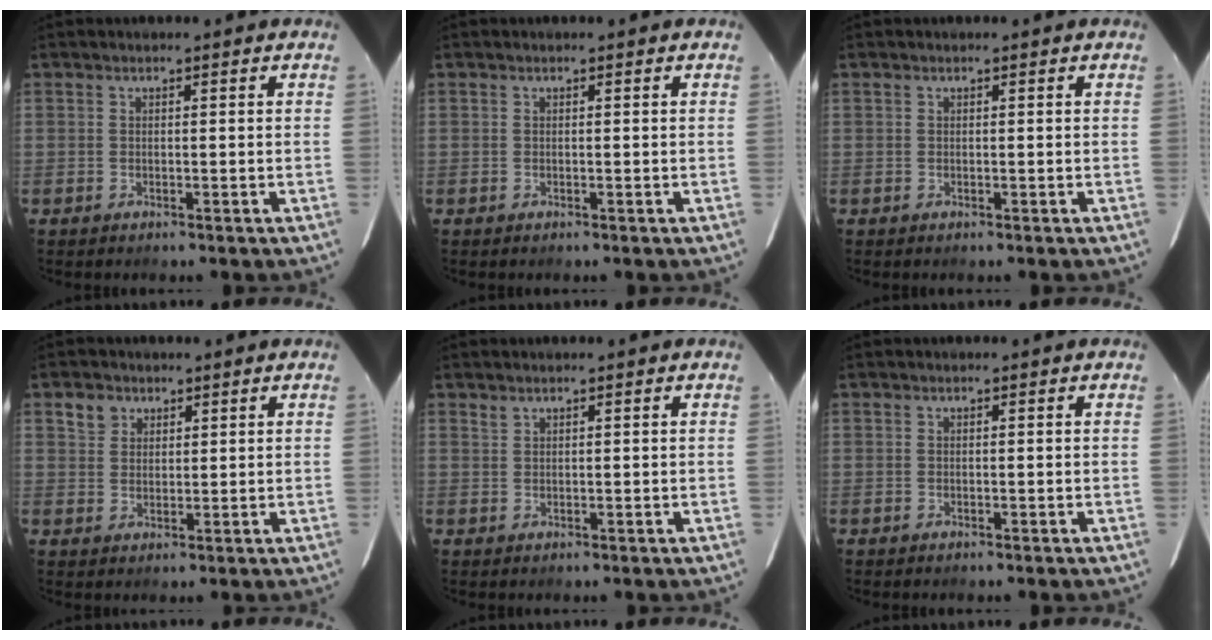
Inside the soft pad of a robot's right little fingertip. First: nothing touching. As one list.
[{"total": 0.0}, {"total": 0.0}, {"total": 3.2, "force": [2.0, 2.4, 0.8], "torque": [-0.018, 0.011, 0.038]}, {"total": 0.7, "force": [0.7, 0.1, 0.1], "torque": [-0.006, 0.001, 0.016]}, {"total": 0.0}]